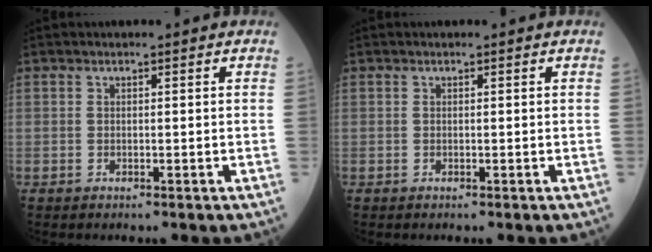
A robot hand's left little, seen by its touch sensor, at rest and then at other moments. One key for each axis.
{"total": 0.0}